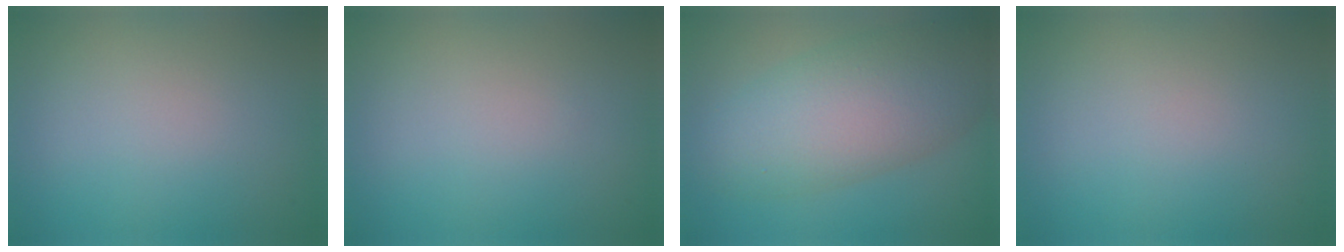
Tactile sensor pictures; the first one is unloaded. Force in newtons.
{"total": 0.0}
{"total": 8.3, "press": 8.2, "slide": 0.7}
{"total": 0.0}